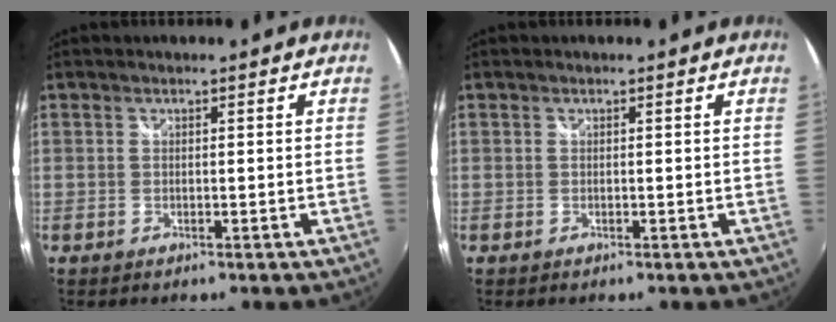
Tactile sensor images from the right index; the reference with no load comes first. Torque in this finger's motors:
{"motor_torque": [-0.49, 0.67, 0.00, 0.00]}